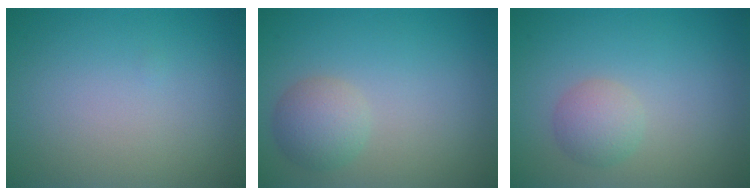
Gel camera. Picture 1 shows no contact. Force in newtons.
{"total": 2.7, "press": 2.7, "slide": 0.1}
{"total": 2.1, "press": 2.1, "slide": 0.1}